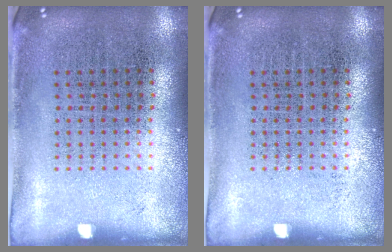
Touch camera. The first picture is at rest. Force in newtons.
{"total": 0.0}